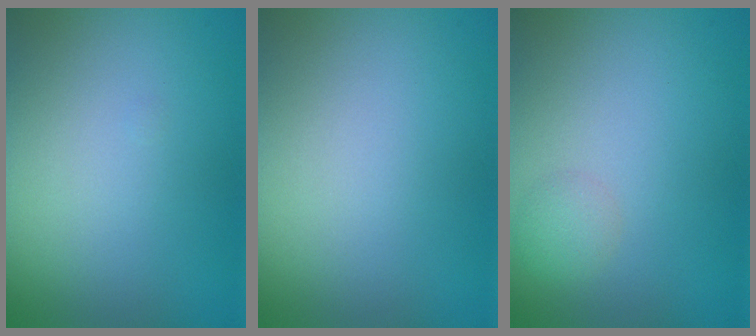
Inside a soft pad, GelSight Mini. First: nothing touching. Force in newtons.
{"total": 0.0}
{"total": 1.4, "press": 1.4, "slide": 0.0}